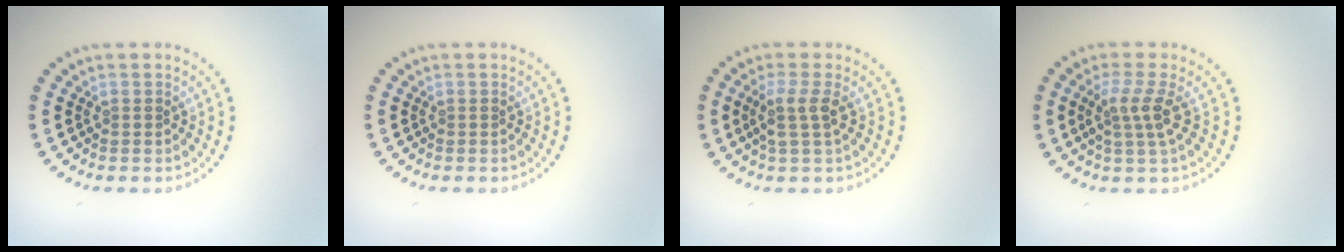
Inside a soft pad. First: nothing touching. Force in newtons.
{"total": 0.0}
{"total": 2.4, "press": 1.9, "slide": 1.5}
{"total": 2.7, "press": 2.0, "slide": 1.8}